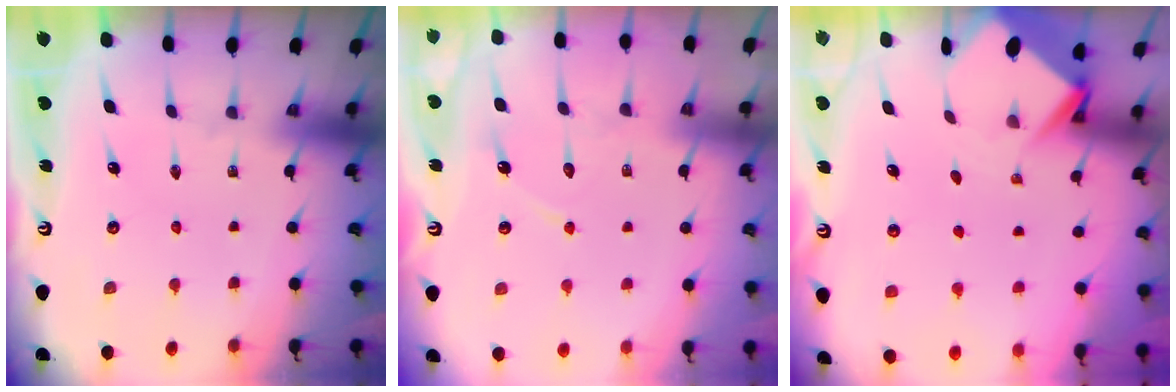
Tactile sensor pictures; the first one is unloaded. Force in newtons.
{"total": 8.2, "press": 8.1, "slide": 0.7}
{"total": 3.8, "press": 3.8, "slide": 0.2}